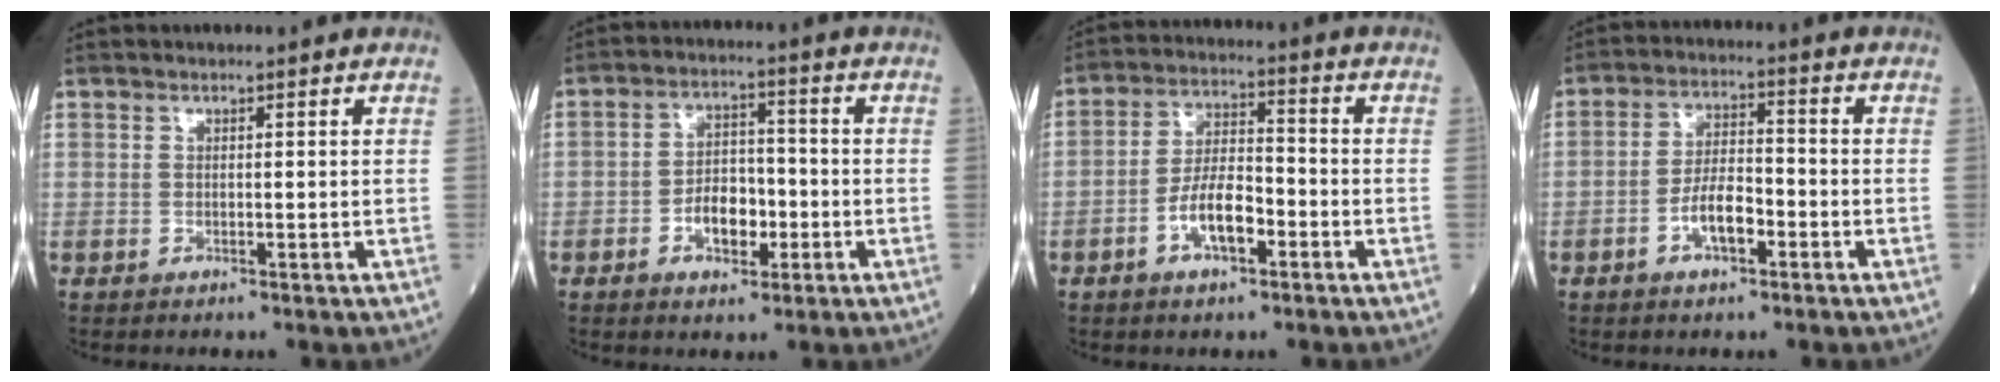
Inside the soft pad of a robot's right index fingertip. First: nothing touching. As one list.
[{"total": 6.1, "force": [-2.0, 3.5, 4.6], "torque": [-0.081, 0.012, -0.030]}, {"total": 7.4, "force": [-3.1, 2.7, 6.1], "torque": [-0.119, 0.012, -0.055]}, {"total": 5.9, "force": [-2.5, 2.2, 4.9], "torque": [-0.095, 0.011, -0.043]}]